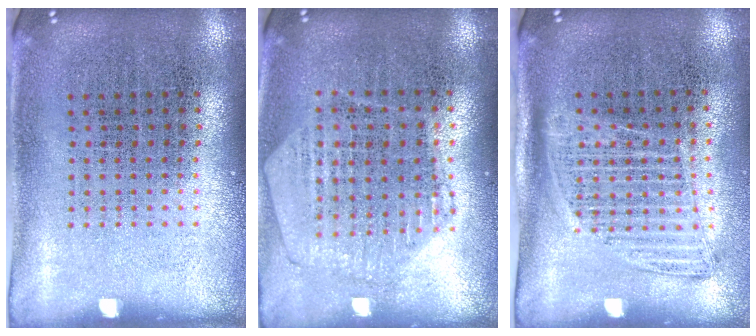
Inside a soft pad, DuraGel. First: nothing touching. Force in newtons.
{"total": 0.6, "press": 0.6, "slide": 0.1}
{"total": 1.3, "press": 1.1, "slide": 0.7}